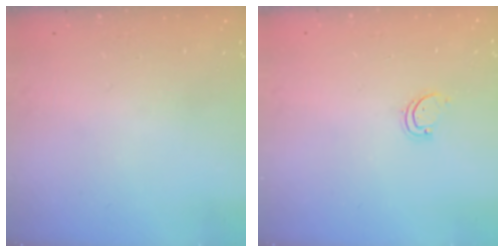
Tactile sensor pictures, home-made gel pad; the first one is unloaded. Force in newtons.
{"total": 1.7, "press": 1.7, "slide": 0.3}